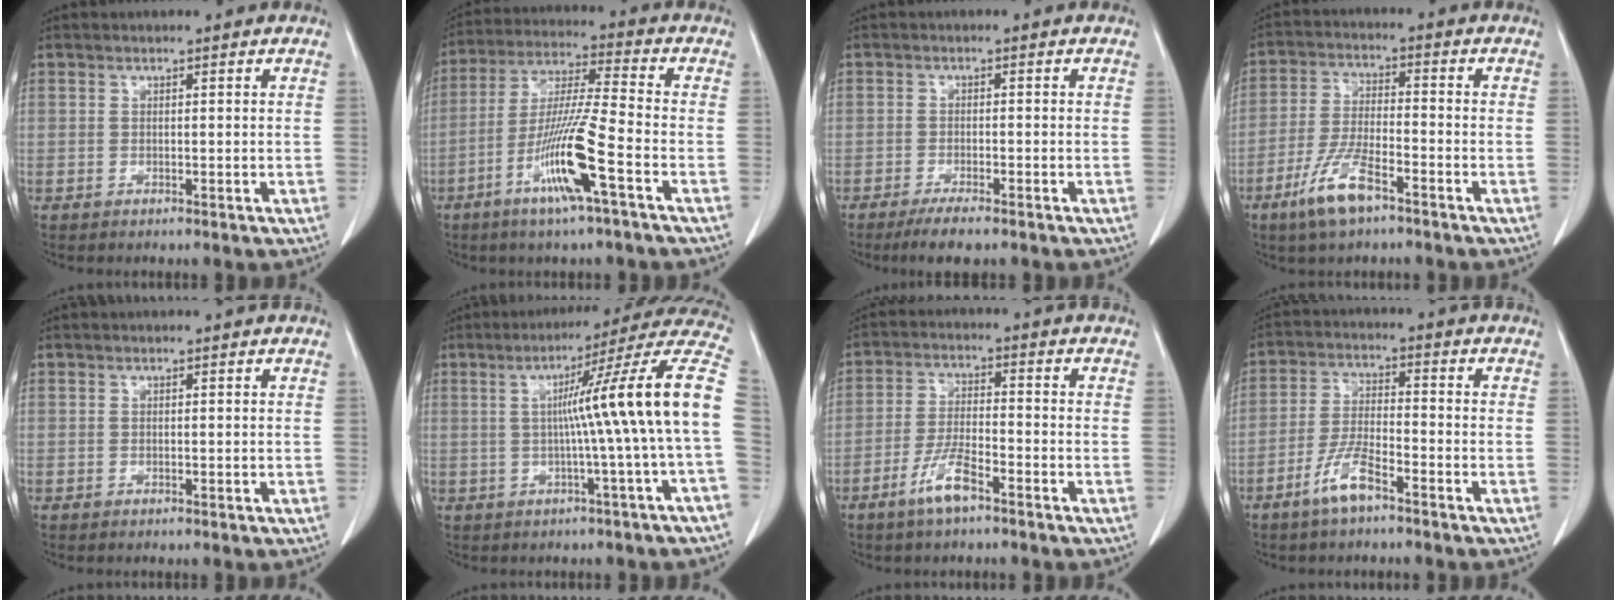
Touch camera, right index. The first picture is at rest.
{"total": 12.5, "force": [-5.4, -0.4, 11.3], "torque": [-0.225, -0.010, -0.103]}
{"total": 4.5, "force": [-3.3, 0.6, 2.9], "torque": [-0.052, -0.009, -0.054]}
{"total": 8.7, "force": [-5.4, 1.9, 6.5], "torque": [-0.136, -0.012, -0.102]}
{"total": 0.0}
{"total": 16.1, "force": [-0.1, -2.3, 16.0], "torque": [-0.201, 0.027, -0.009]}
{"total": 6.2, "force": [-4.0, 1.0, 4.6], "torque": [-0.098, -0.004, -0.077]}
{"total": 6.4, "force": [-4.3, 1.2, 4.6], "torque": [-0.100, -0.003, -0.083]}